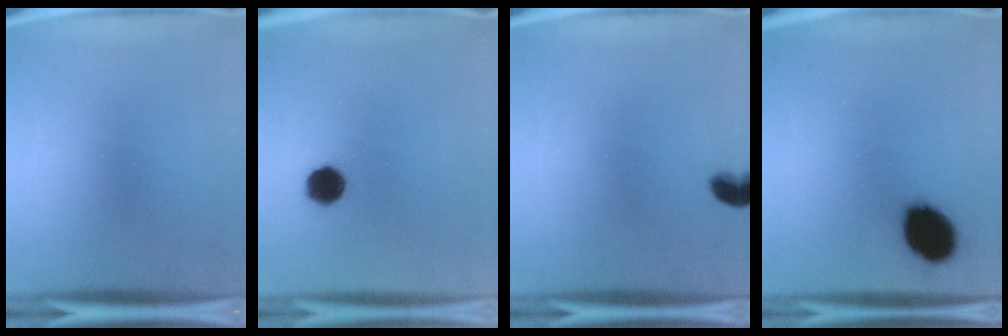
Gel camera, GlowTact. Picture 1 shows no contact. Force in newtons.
{"total": 6.2}
{"total": 2.9}
{"total": 12.4}